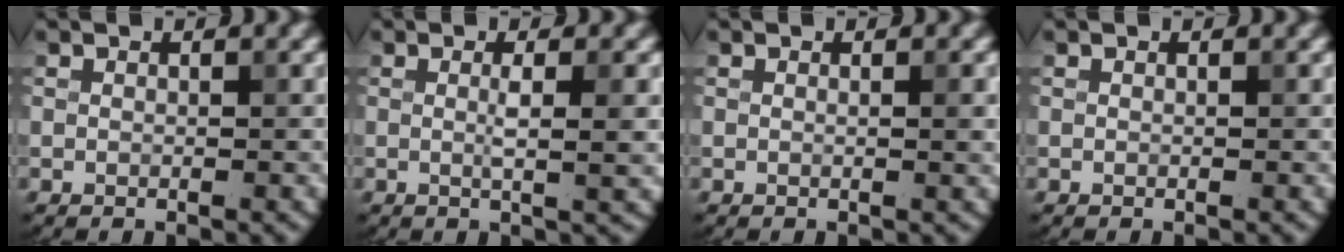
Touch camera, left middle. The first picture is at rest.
{"total": 2.8, "force": [0.2, 0.5, 2.7], "torque": [-0.043, -0.003, 0.002]}
{"total": 1.3, "force": [0.1, 0.3, 1.2], "torque": [-0.012, 0.002, -0.002]}
{"total": 0.0}